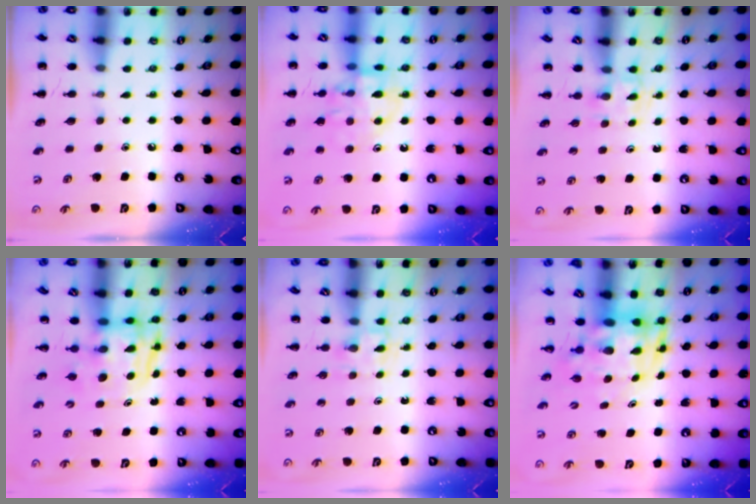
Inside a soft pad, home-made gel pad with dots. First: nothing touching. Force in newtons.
{"total": 12.7, "press": 12.6, "slide": 1.4}
{"total": 2.2, "press": 1.9, "slide": 1.1}
{"total": 3.9, "press": 3.9, "slide": 0.4}
{"total": 2.6, "press": 2.4, "slide": 1.0}
{"total": 4.5, "press": 4.3, "slide": 1.3}